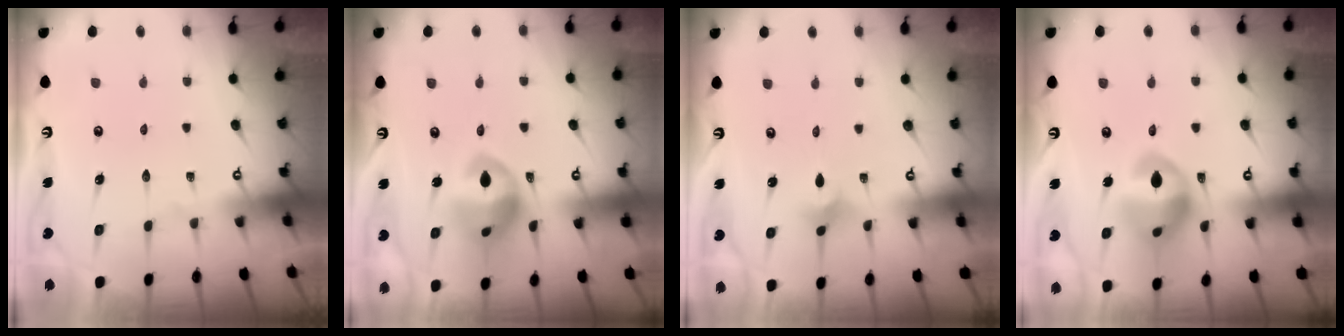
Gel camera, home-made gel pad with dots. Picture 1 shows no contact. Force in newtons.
{"total": 14.0, "press": 13.9, "slide": 1.7}
{"total": 1.9, "press": 1.8, "slide": 0.6}
{"total": 14.3, "press": 13.5, "slide": 4.8}